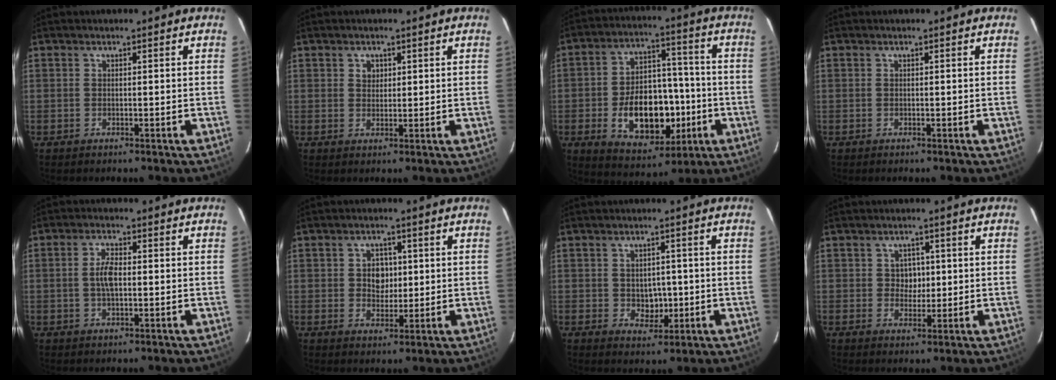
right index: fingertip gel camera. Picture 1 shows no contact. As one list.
[{"total": 2.0, "force": [0.8, 1.8, 0.6], "torque": [-0.004, 0.006, 0.014]}, {"total": 17.1, "force": [-4.6, 10.8, 12.5], "torque": [-0.232, 0.024, -0.050]}, {"total": 0.0}, {"total": 4.0, "force": [-0.2, 1.7, 3.6], "torque": [-0.072, 0.005, -0.001]}, {"total": 4.2, "force": [0.5, 3.5, 2.3], "torque": [-0.037, 0.009, 0.011]}, {"total": 4.5, "force": [-0.5, 3.7, 2.5], "torque": [-0.042, 0.003, 0.000]}, {"total": 3.0, "force": [0.4, 2.8, 1.0], "torque": [-0.015, 0.009, 0.006]}]